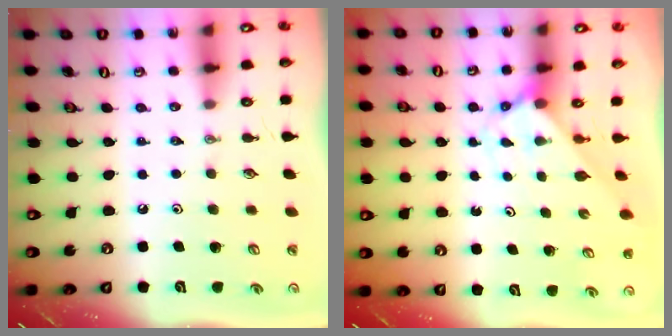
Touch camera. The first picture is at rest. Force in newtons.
{"total": 2.5, "press": 2.5, "slide": 0.2}